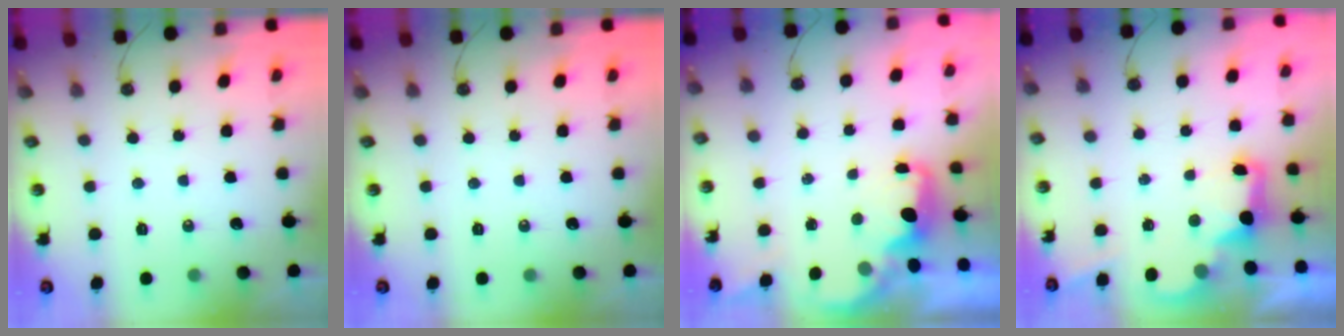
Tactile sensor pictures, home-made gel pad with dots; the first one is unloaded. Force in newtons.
{"total": 0.0}
{"total": 1.6, "press": 1.4, "slide": 0.7}
{"total": 2.9, "press": 2.9, "slide": 0.6}